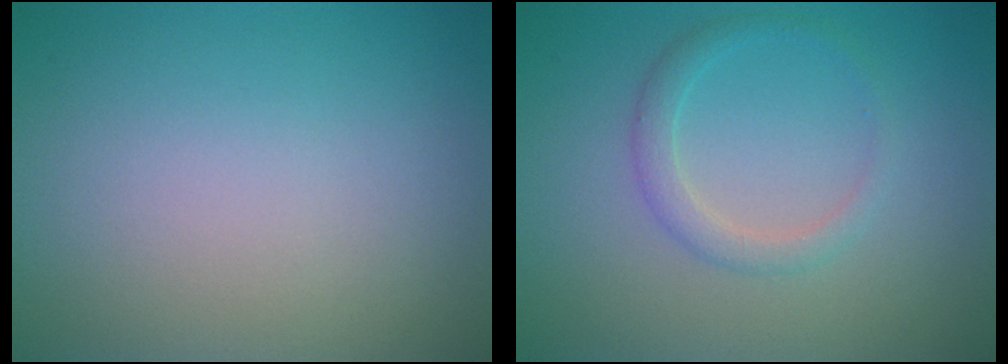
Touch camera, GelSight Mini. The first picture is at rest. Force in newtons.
{"total": 1.8, "press": 1.8, "slide": 0.2}